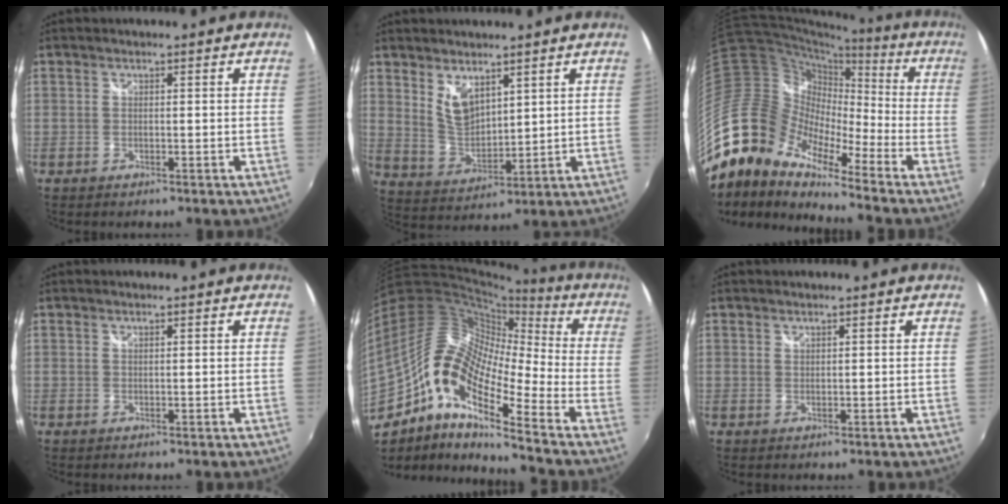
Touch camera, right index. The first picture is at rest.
{"total": 6.8, "force": [4.3, 3.1, 4.2], "torque": [-0.075, -0.008, 0.090]}
{"total": 18.0, "force": [-13.3, 7.9, 9.1], "torque": [-0.153, -0.009, -0.276]}
{"total": 0.0}
{"total": 16.9, "force": [-7.8, 5.6, 13.9], "torque": [-0.233, 0.001, -0.172]}
{"total": 0.5, "force": [0.5, 0.0, -0.1], "torque": [0.004, 0.000, 0.010]}